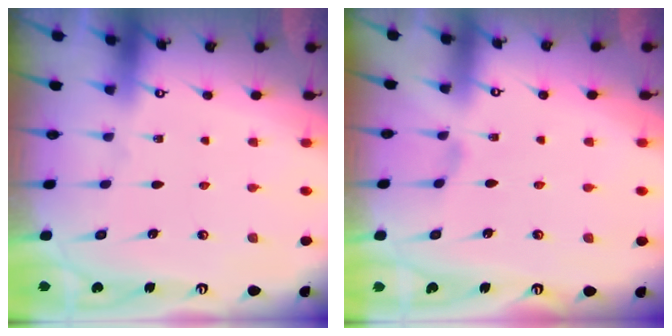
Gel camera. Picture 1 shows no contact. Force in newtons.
{"total": 1.6, "press": 1.5, "slide": 0.5}